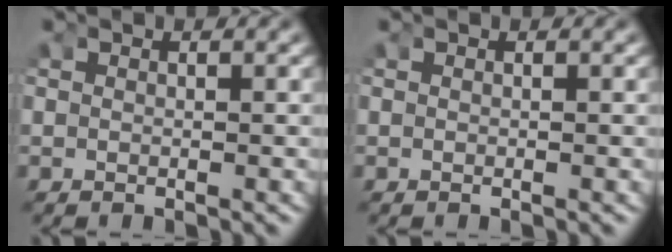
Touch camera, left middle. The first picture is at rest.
{"total": 0.0}